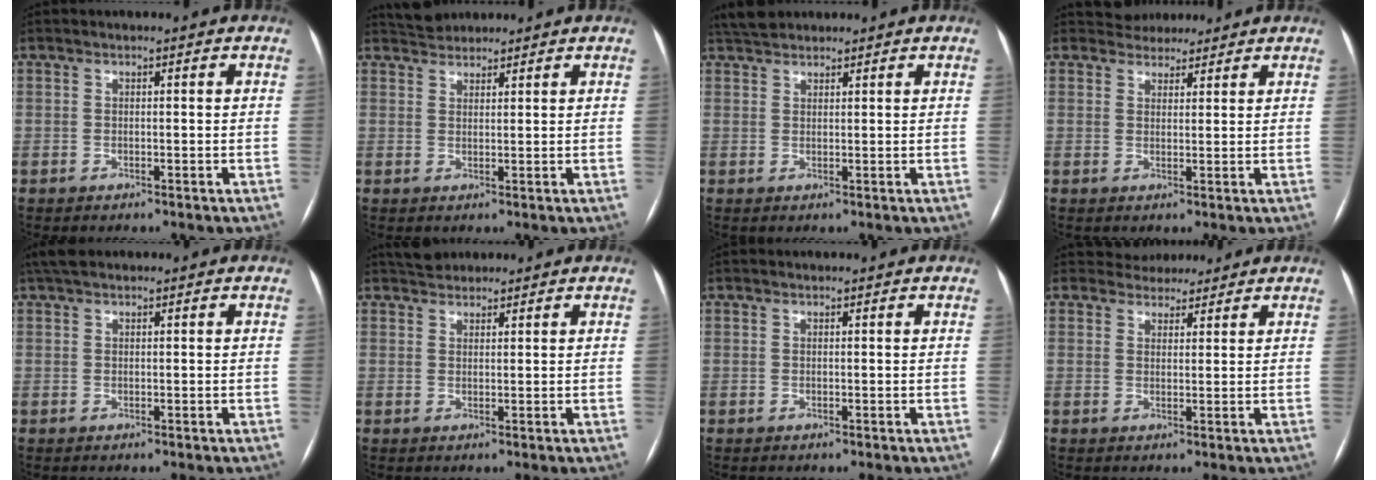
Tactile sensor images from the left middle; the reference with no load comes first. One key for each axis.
{"total": 3.0, "fx": 2.9, "fy": 0.8, "fz": -0.1, "tx": -0.005, "ty": 0.019, "tz": 0.053}
{"total": 3.8, "fx": 3.4, "fy": 1.2, "fz": 0.9, "tx": -0.021, "ty": 0.024, "tz": 0.064}
{"total": 3.9, "fx": 3.5, "fy": 1.7, "fz": -0.1, "tx": 0.005, "ty": 0.015, "tz": 0.051}
{"total": 3.3, "fx": 2.7, "fy": 1.1, "fz": 1.6, "tx": -0.033, "ty": 0.027, "tz": 0.050}
{"total": 3.1, "fx": 2.8, "fy": 1.1, "fz": 0.3, "tx": -0.008, "ty": 0.021, "tz": 0.048}
{"total": 1.3, "fx": 1.3, "fy": 0.2, "fz": 0.3, "tx": -0.009, "ty": 0.008, "tz": 0.016}
{"total": 4.5, "fx": 4.1, "fy": 1.8, "fz": -0.1, "tx": 0.006, "ty": 0.012, "tz": 0.057}